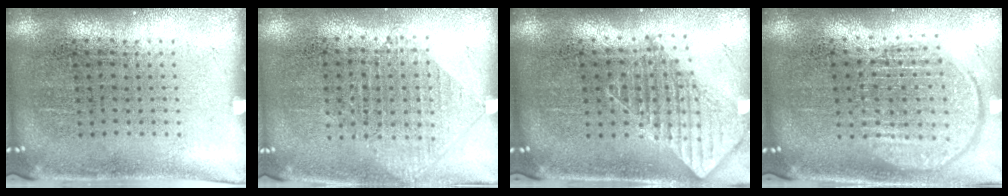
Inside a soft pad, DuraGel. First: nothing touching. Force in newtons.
{"total": 1.0, "press": 0.9, "slide": 0.4}
{"total": 1.8, "press": 1.4, "slide": 1.0}
{"total": 1.9, "press": 1.7, "slide": 1.0}